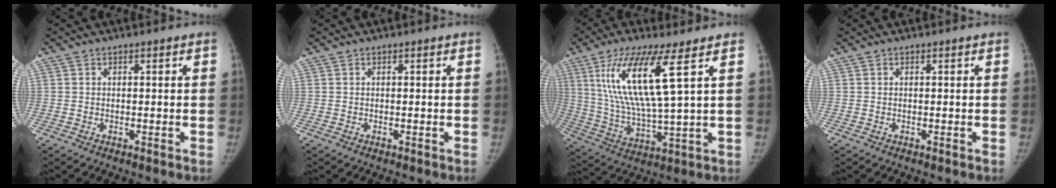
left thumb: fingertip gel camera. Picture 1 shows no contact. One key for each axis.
{"total": 0.0}
{"total": 16.1, "fx": 6.5, "fy": 2.7, "fz": 14.5, "tx": -0.304, "ty": -0.033, "tz": 0.128}
{"total": 0.0}